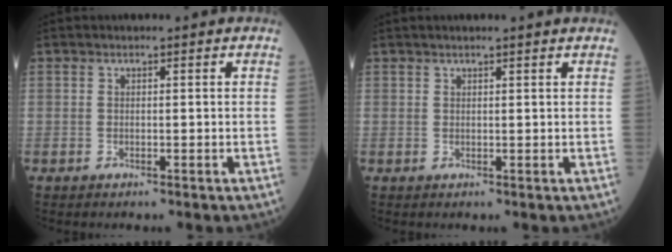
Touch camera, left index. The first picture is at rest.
{"total": 3.5, "force": [3.2, -0.1, 1.4], "torque": [-0.016, 0.020, 0.036]}